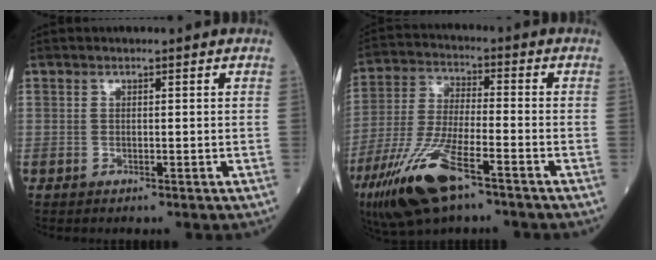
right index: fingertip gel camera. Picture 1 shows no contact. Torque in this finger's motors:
{"motor_torque": [1.36, -0.78, 0.63, 0.21]}